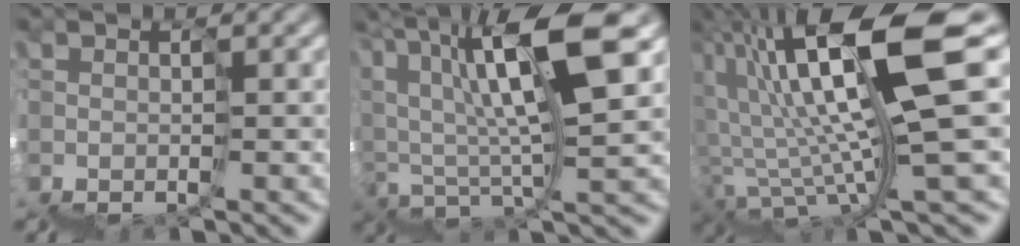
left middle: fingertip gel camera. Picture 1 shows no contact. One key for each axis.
{"total": 10.3, "fx": 6.6, "fy": 2.3, "fz": 7.6, "tx": -0.129, "ty": 0.044, "tz": 0.109}
{"total": 11.0, "fx": 5.3, "fy": 1.2, "fz": 9.6, "tx": -0.150, "ty": 0.033, "tz": 0.100}